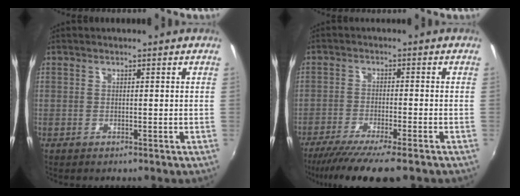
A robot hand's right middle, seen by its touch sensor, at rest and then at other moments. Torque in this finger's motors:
{"motor_torque": [1.07, -1.07, 0.20, 0.08]}